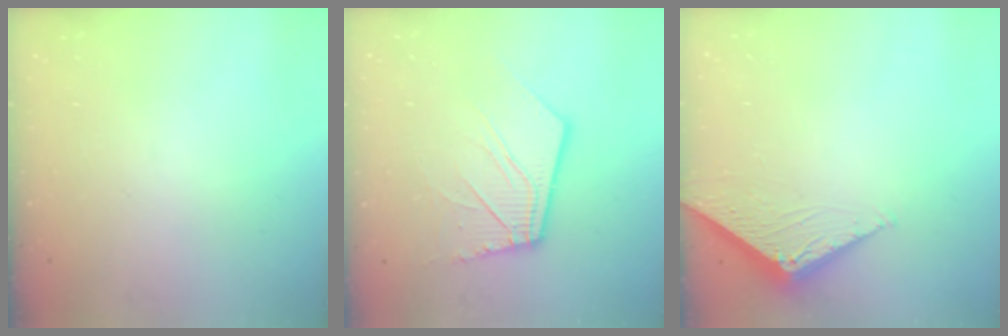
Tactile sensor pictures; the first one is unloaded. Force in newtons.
{"total": 12.4, "press": 12.3, "slide": 1.7}
{"total": 4.0, "press": 4.0, "slide": 0.5}